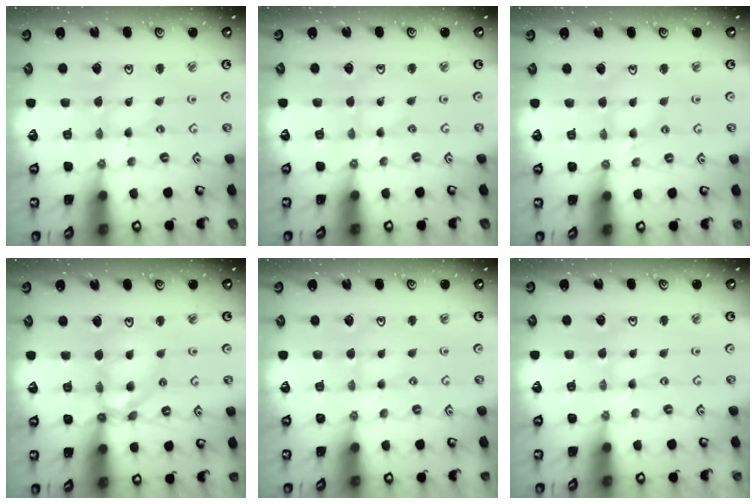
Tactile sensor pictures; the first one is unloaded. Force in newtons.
{"total": 0.0}
{"total": 3.9, "press": 3.8, "slide": 0.3}
{"total": 12.1, "press": 12.0, "slide": 1.3}
{"total": 2.5, "press": 2.4, "slide": 0.4}
{"total": 0.9, "press": 0.9, "slide": 0.1}